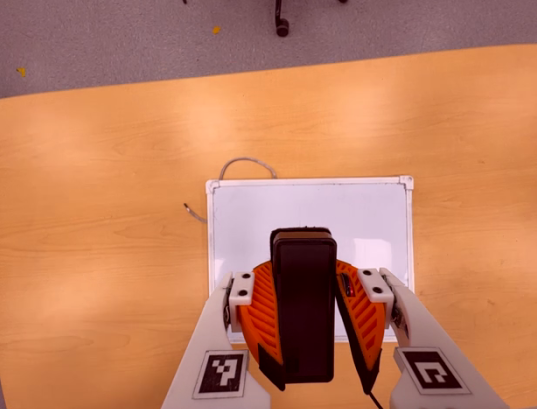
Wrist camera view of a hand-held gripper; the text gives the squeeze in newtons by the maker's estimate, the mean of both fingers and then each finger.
{"total": 8.4, "left": 8.0, "right": 8.7}